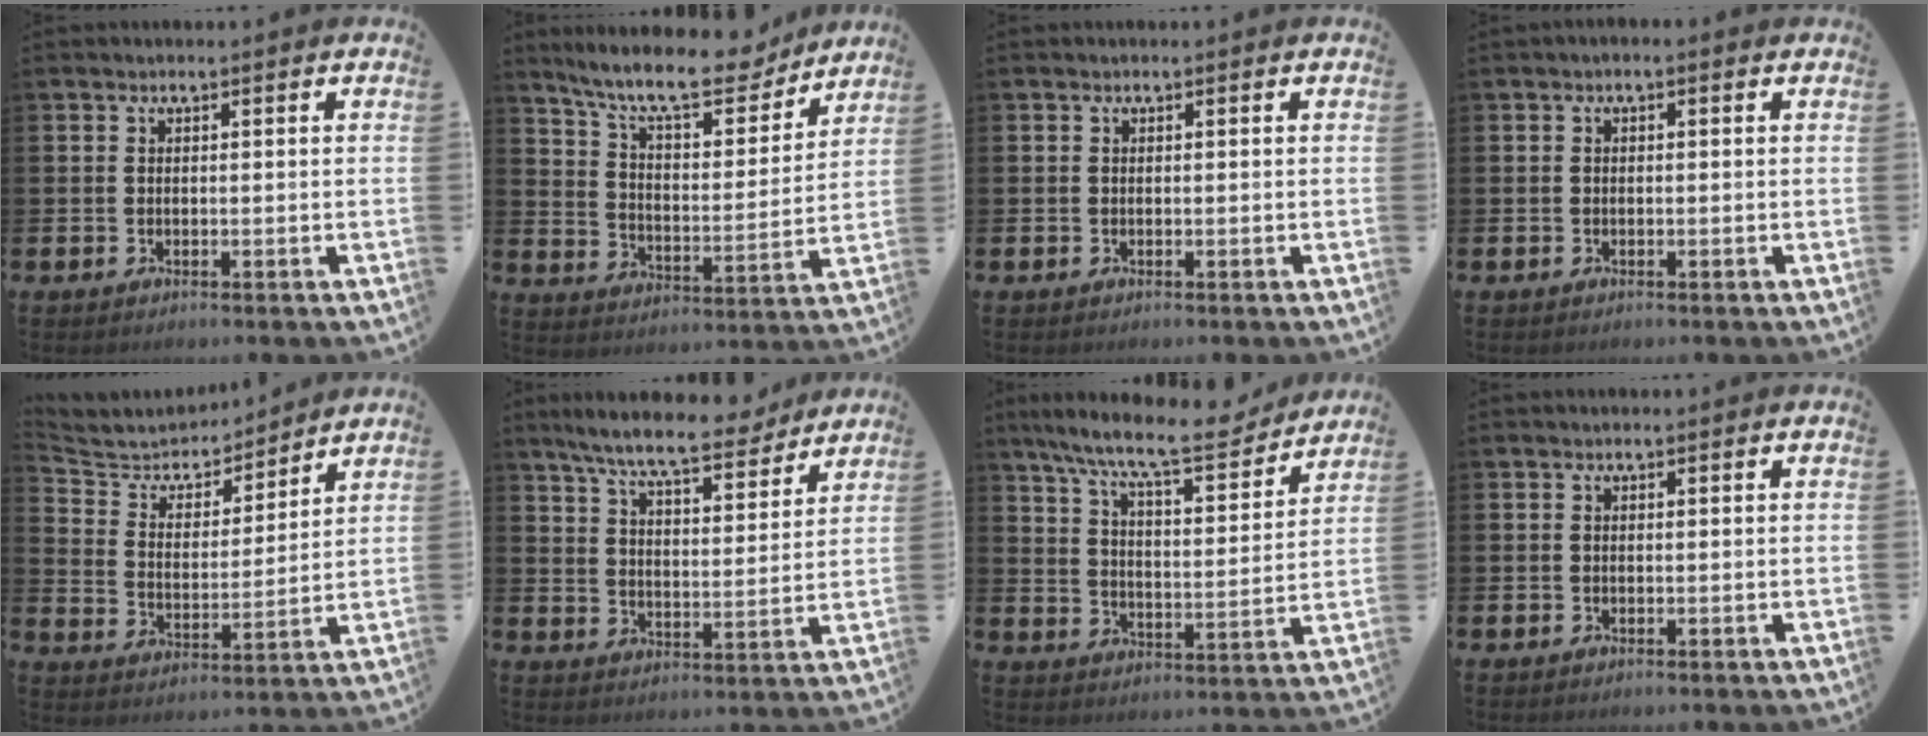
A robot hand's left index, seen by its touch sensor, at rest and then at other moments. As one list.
[{"total": 11.5, "force": [10.1, 2.8, 4.8], "torque": [-0.115, -0.061, 0.171]}, {"total": 0.0}, {"total": 0.6, "force": [-0.4, 0.2, 0.4], "torque": [-0.008, 0.000, -0.008]}, {"total": 6.0, "force": [5.7, 1.7, 0.3], "torque": [-0.049, -0.045, 0.098]}, {"total": 8.8, "force": [7.9, 1.1, 3.6], "torque": [-0.095, -0.043, 0.139]}, {"total": 10.5, "force": [9.3, 1.6, 4.7], "torque": [-0.117, -0.056, 0.155]}, {"total": 0.0}]